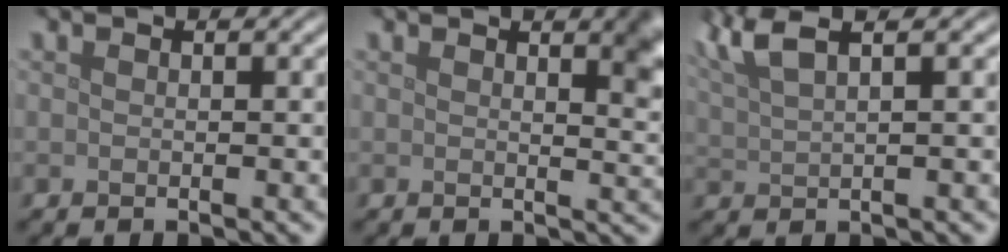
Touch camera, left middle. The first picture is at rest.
{"total": 3.6, "force": [1.9, 1.2, 2.8], "torque": [-0.022, 0.004, 0.025]}
{"total": 6.0, "force": [4.0, 2.0, 4.0], "torque": [-0.073, 0.035, 0.050]}